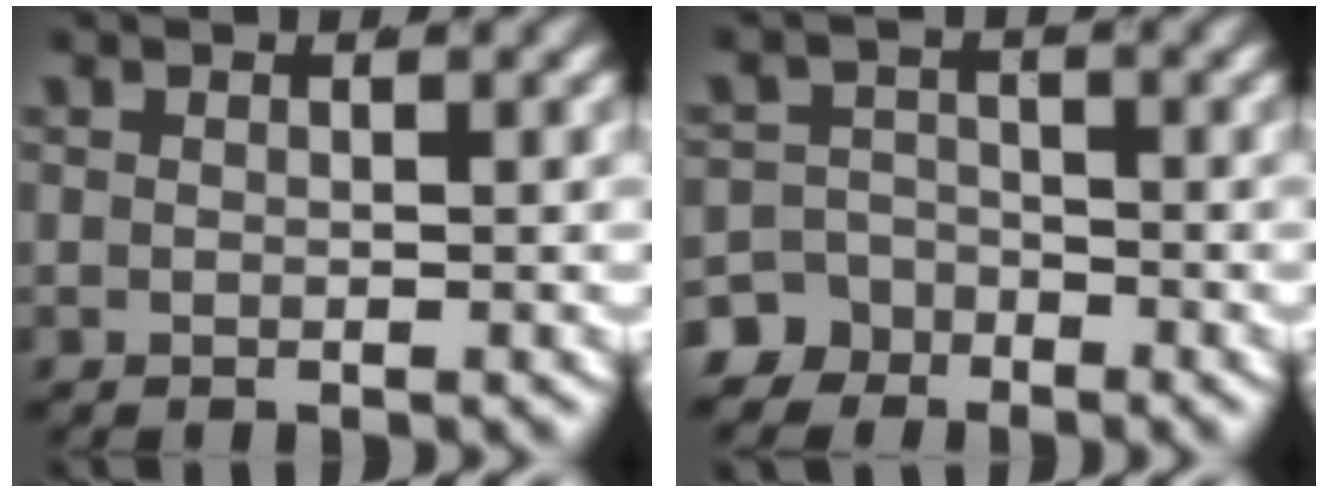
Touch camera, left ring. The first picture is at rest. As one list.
[{"total": 4.8, "force": [-3.4, 3.3, 0.6], "torque": [-0.008, -0.020, -0.058]}]